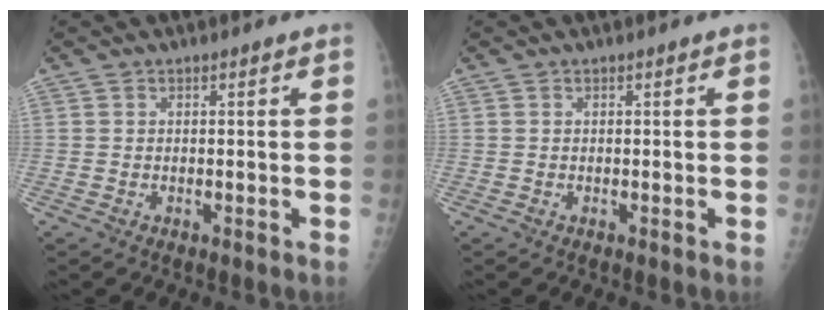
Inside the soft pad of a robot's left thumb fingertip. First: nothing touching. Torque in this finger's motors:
{"motor_torque": [0.01, 0.01, 0.04, -0.04, 0.00]}